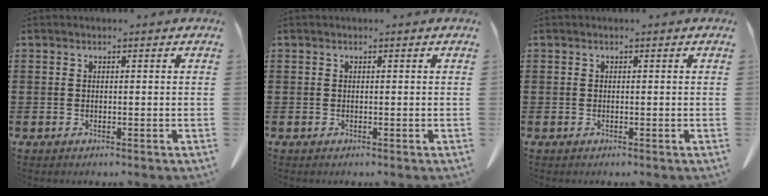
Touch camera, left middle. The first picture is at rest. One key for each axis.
{"total": 0.0}
{"total": 0.0}